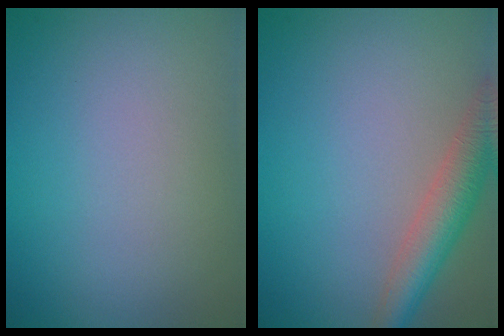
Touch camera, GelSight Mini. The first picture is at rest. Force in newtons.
{"total": 4.5, "press": 4.5, "slide": 0.2}